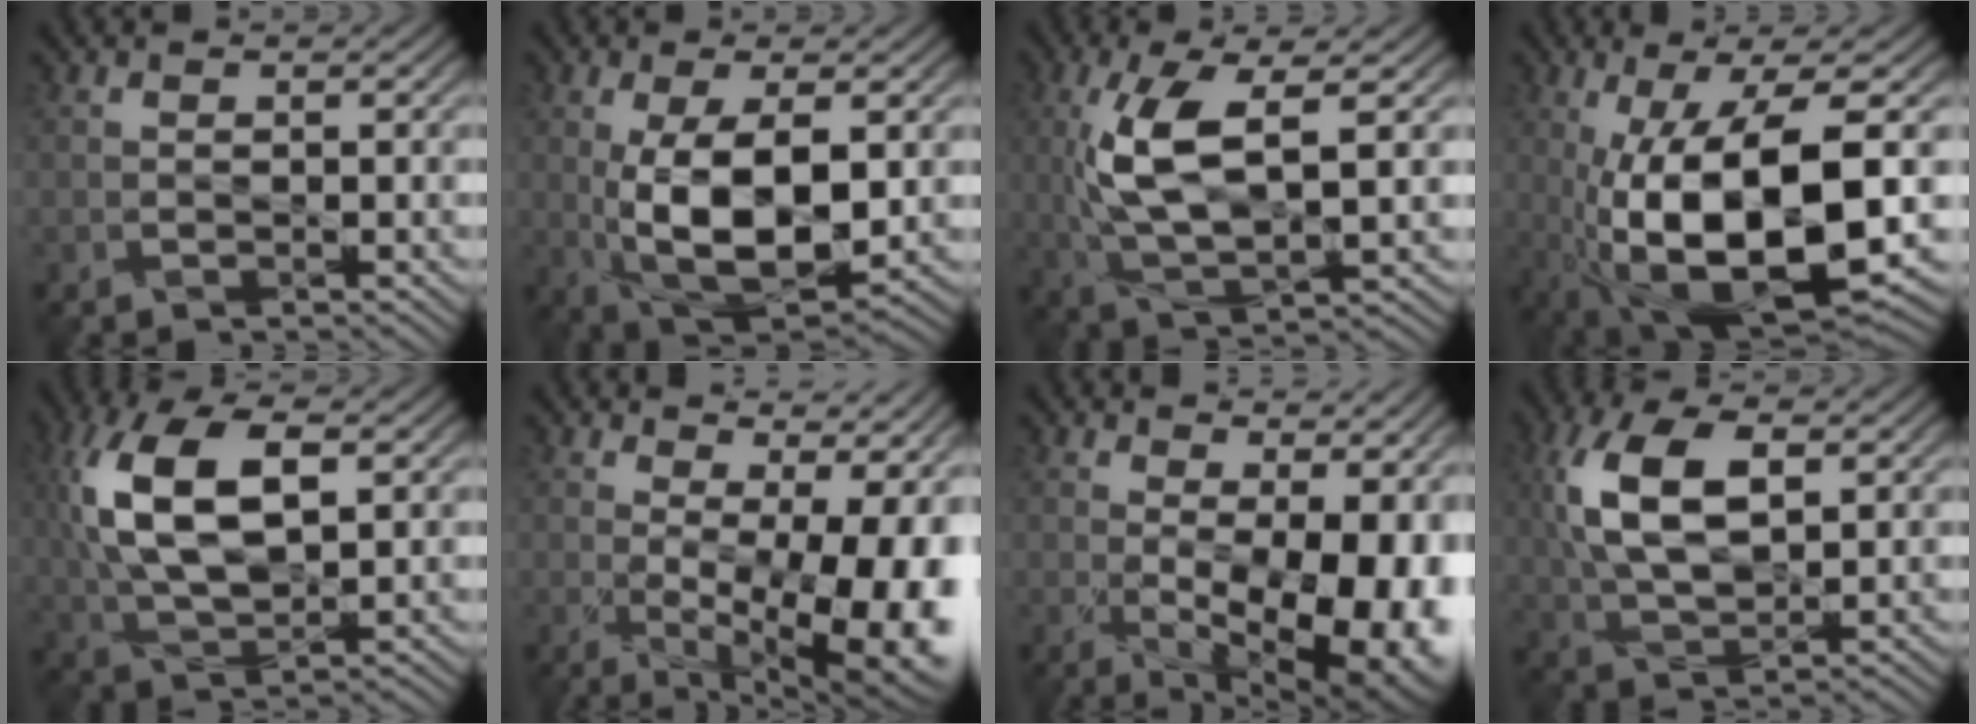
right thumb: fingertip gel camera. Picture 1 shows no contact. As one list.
[{"total": 10.4, "force": [-0.1, 4.7, 9.3], "torque": [-0.182, -0.011, 0.007]}, {"total": 9.8, "force": [1.6, 3.5, 9.0], "torque": [-0.196, 0.001, 0.030]}, {"total": 14.9, "force": [-1.8, 5.1, 13.9], "torque": [-0.259, -0.003, -0.020]}, {"total": 12.7, "force": [2.7, 6.3, 10.6], "torque": [-0.238, 0.011, 0.046]}, {"total": 16.1, "force": [0.8, 6.4, 14.7], "torque": [-0.164, 0.004, 0.028]}, {"total": 15.9, "force": [-0.8, 7.3, 14.1], "torque": [-0.171, -0.016, 0.017]}, {"total": 10.2, "force": [2.5, 5.2, 8.5], "torque": [-0.197, 0.009, 0.041]}]